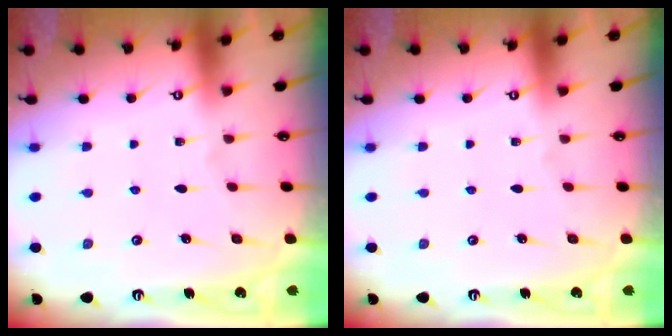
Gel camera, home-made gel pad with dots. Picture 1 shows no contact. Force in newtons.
{"total": 0.0}